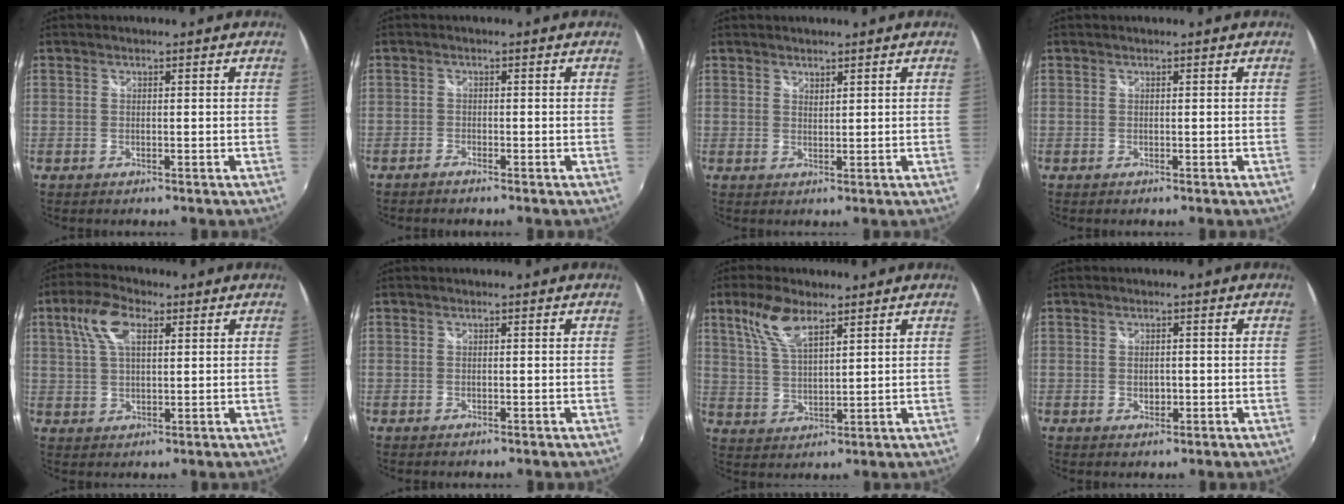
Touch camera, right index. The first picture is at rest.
{"total": 1.2, "force": [-1.1, 0.3, 0.2], "torque": [-0.012, -0.002, -0.025]}
{"total": 1.3, "force": [1.2, 0.5, 0.2], "torque": [-0.001, 0.001, 0.020]}
{"total": 0.0}
{"total": 8.0, "force": [3.2, 3.8, 6.3], "torque": [-0.128, 0.021, 0.060]}
{"total": 0.0}
{"total": 8.2, "force": [5.1, 3.1, 5.6], "torque": [-0.113, 0.011, 0.105]}
{"total": 2.1, "force": [-0.2, 1.6, 1.4], "torque": [-0.021, -0.001, -0.002]}